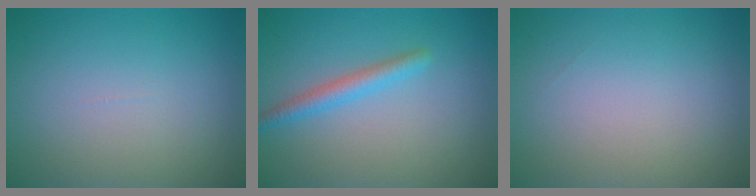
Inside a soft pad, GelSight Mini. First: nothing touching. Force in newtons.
{"total": 2.2, "press": 2.2, "slide": 0.1}
{"total": 0.0}